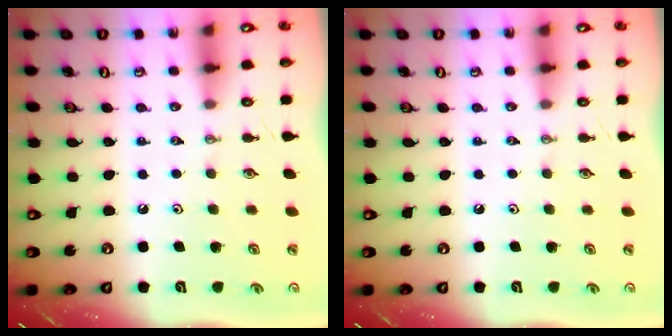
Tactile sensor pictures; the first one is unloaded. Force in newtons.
{"total": 0.0}